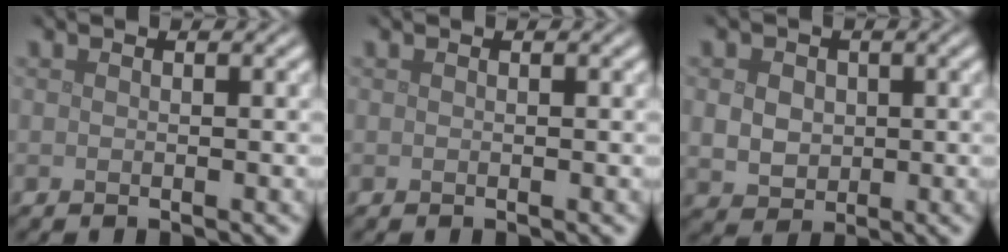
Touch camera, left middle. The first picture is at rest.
{"total": 0.0}
{"total": 4.1, "force": [0.6, 3.4, 2.2], "torque": [-0.039, 0.013, -0.002]}